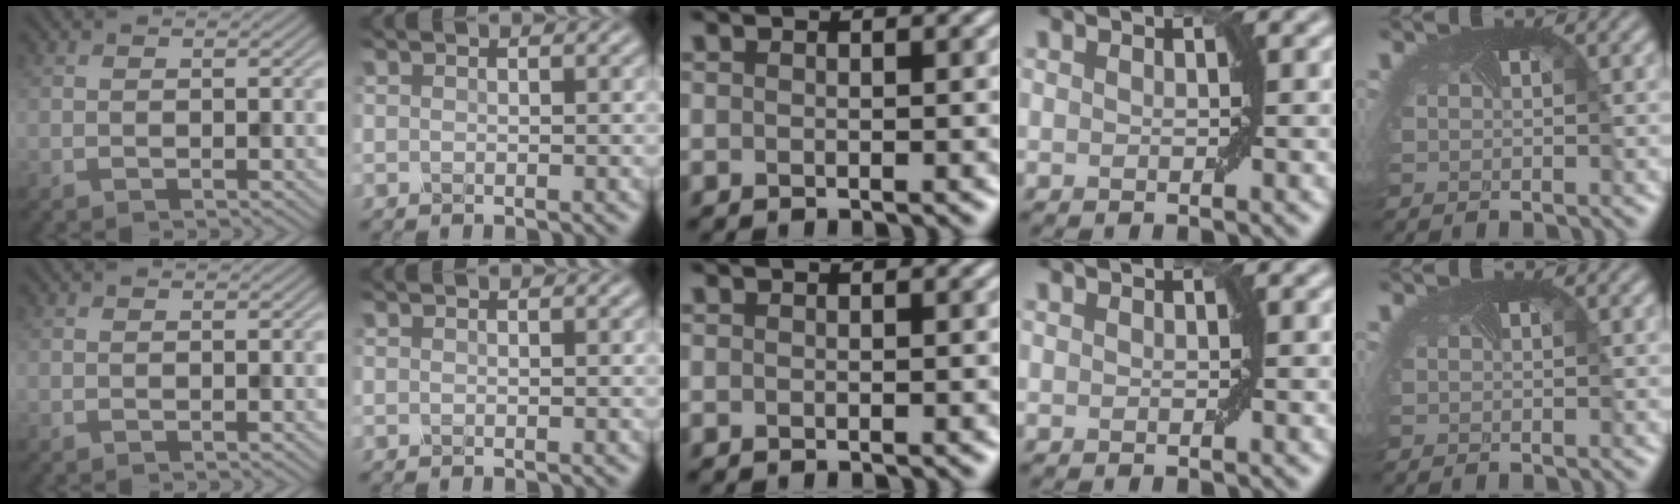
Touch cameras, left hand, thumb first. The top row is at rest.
{}